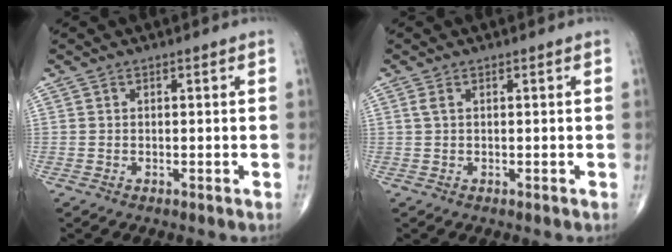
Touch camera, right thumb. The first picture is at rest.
{"total": 1.0, "force": [0.3, 0.3, 0.9], "torque": [-0.028, 0.008, 0.008]}